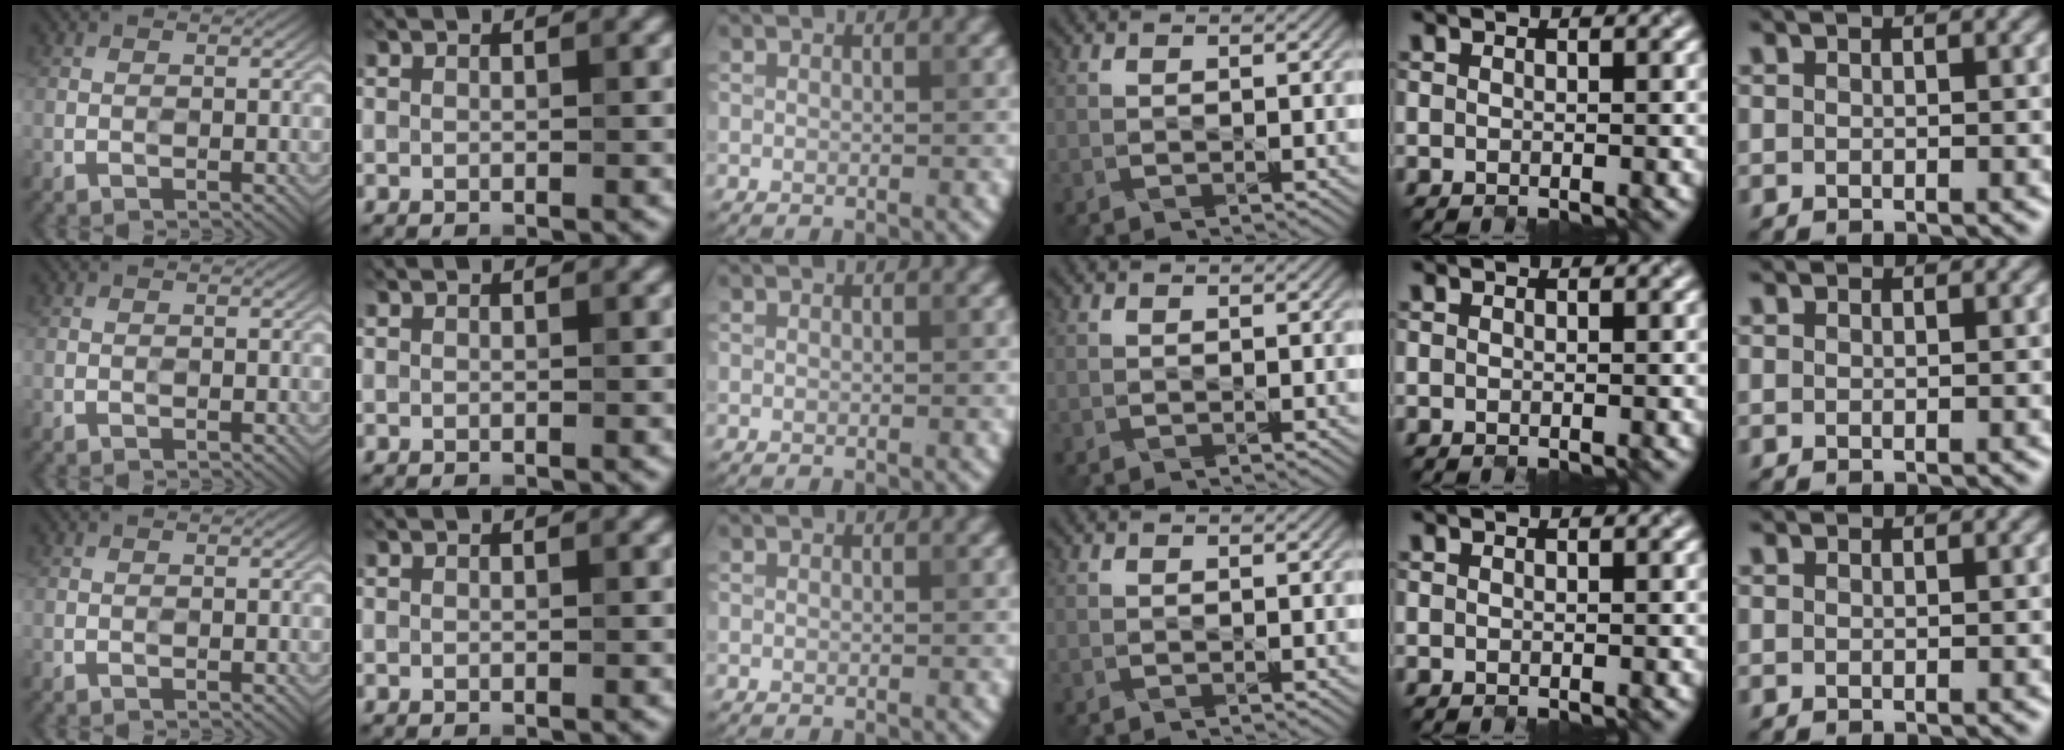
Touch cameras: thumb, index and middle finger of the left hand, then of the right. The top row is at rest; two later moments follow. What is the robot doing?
{"motion": "close", "object": "pencil case"}